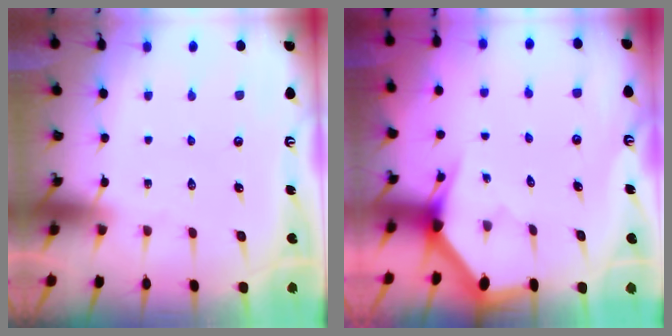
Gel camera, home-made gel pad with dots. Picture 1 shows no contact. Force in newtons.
{"total": 3.0, "press": 3.0, "slide": 0.2}